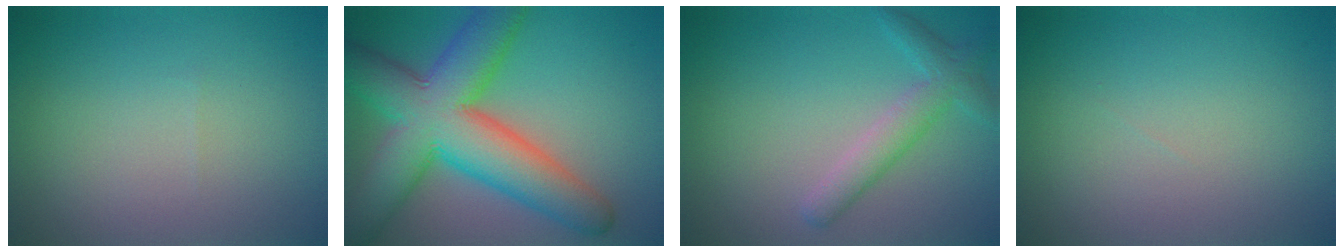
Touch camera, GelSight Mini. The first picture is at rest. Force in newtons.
{"total": 12.2, "press": 12.2, "slide": 0.3}
{"total": 2.9, "press": 2.9, "slide": 0.1}
{"total": 0.0}